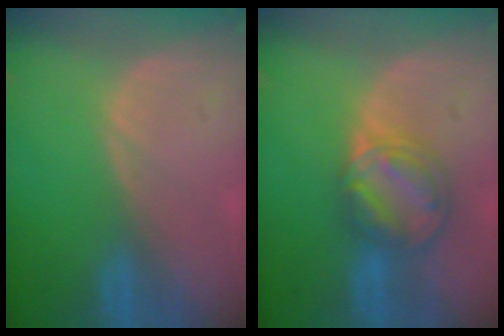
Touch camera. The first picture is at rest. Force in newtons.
{"total": 8.2, "press": 6.9, "slide": 4.4}